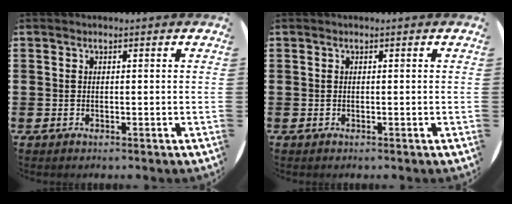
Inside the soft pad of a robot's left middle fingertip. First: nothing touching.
{"total": 0.0}